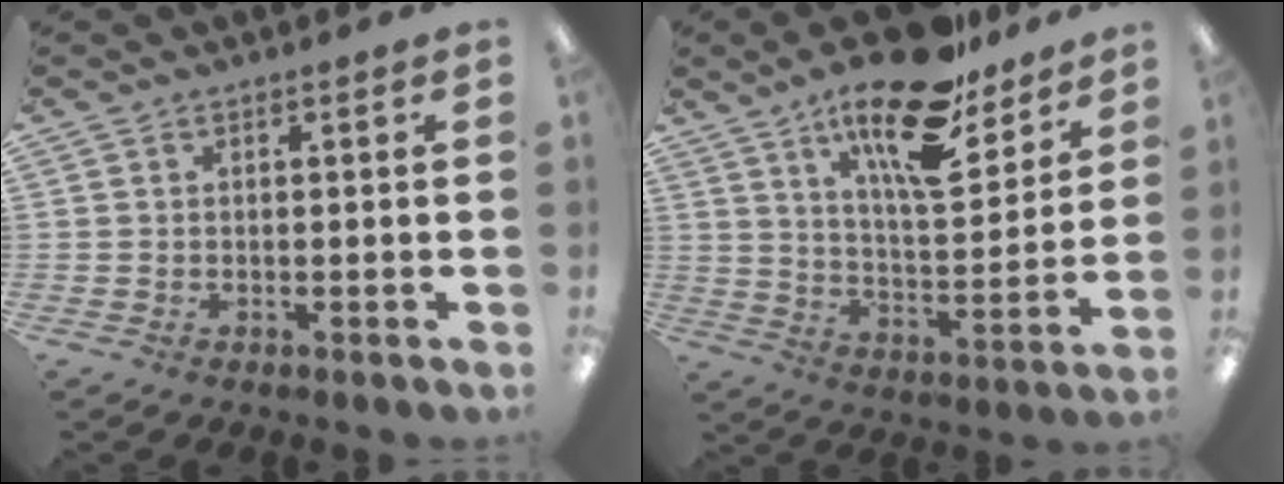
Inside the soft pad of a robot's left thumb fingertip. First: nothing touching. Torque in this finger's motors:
{"motor_torque": [0.40, 0.45, 1.31, -1.46, 0.22]}